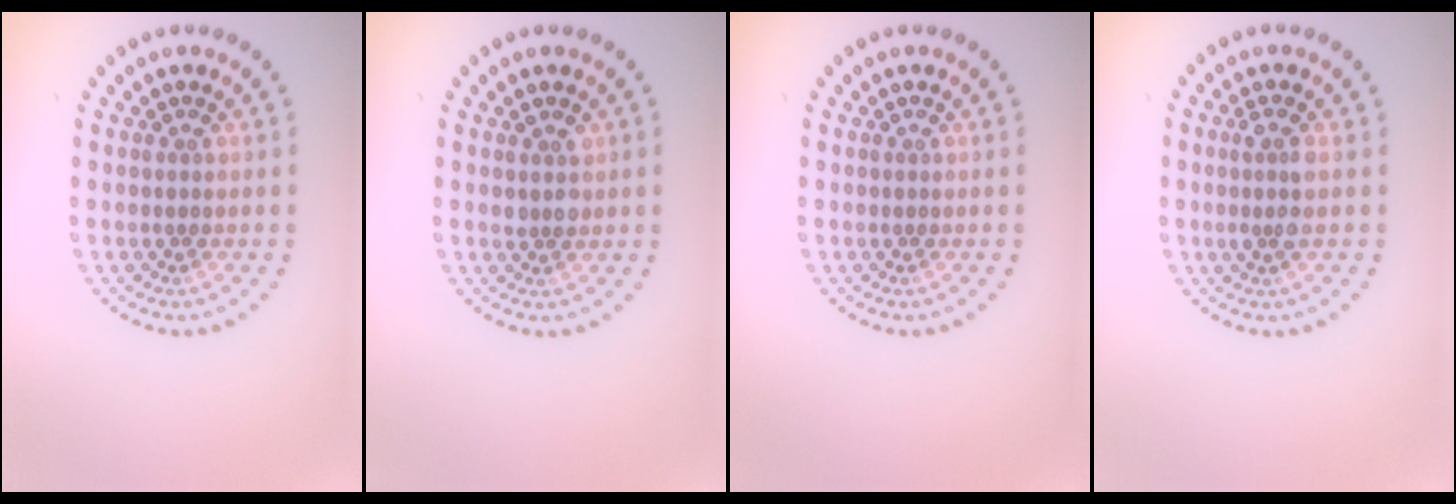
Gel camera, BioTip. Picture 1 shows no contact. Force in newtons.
{"total": 1.5, "press": 1.4, "slide": 0.5}
{"total": 0.0}
{"total": 1.8, "press": 1.5, "slide": 0.9}